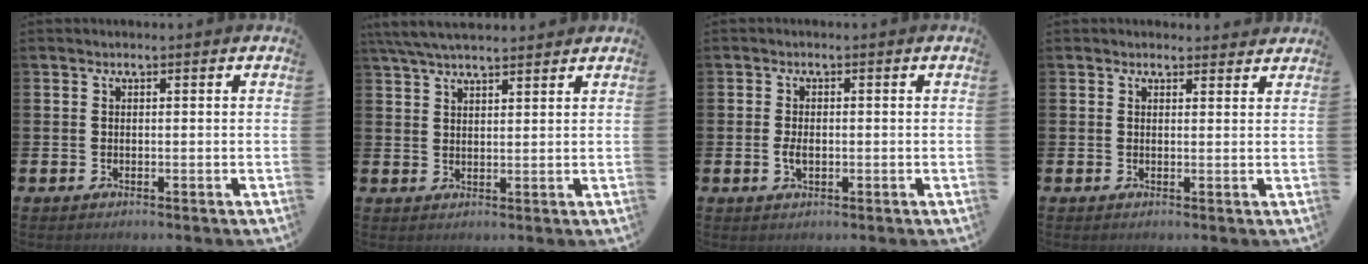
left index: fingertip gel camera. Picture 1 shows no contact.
{"total": 5.4, "force": [4.9, 1.1, 1.9], "torque": [-0.045, -0.013, 0.090]}
{"total": 2.1, "force": [-0.3, 1.2, 1.7], "torque": [-0.027, 0.000, -0.008]}
{"total": 1.5, "force": [1.4, 0.5, 0.0], "torque": [0.008, -0.003, 0.024]}